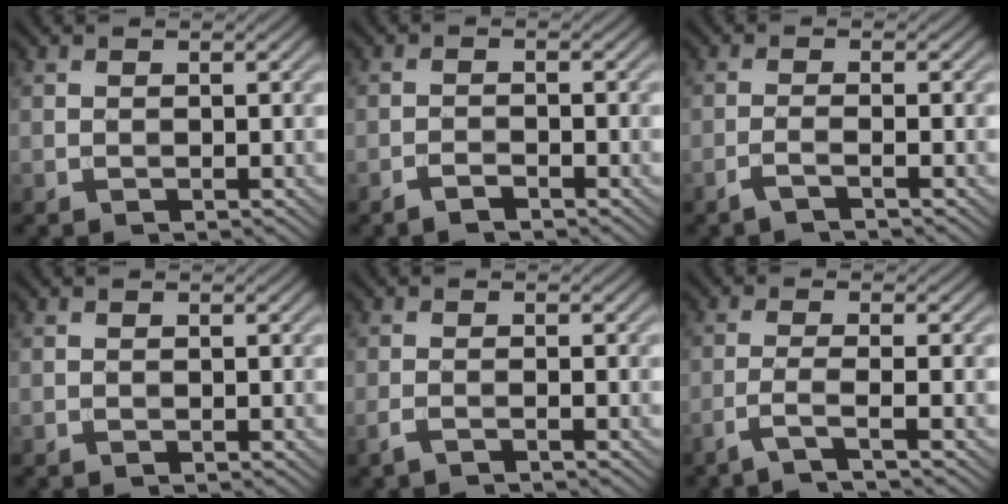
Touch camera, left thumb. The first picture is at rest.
{"total": 1.7, "force": [-1.4, 0.3, 0.9], "torque": [-0.018, 0.001, -0.029]}
{"total": 2.0, "force": [-1.2, 0.2, 1.5], "torque": [-0.022, 0.007, -0.036]}
{"total": 0.0}
{"total": 1.6, "force": [-1.1, 0.2, 1.2], "torque": [-0.023, 0.002, -0.030]}
{"total": 3.2, "force": [-1.8, 0.3, 2.6], "torque": [-0.042, 0.008, -0.058]}